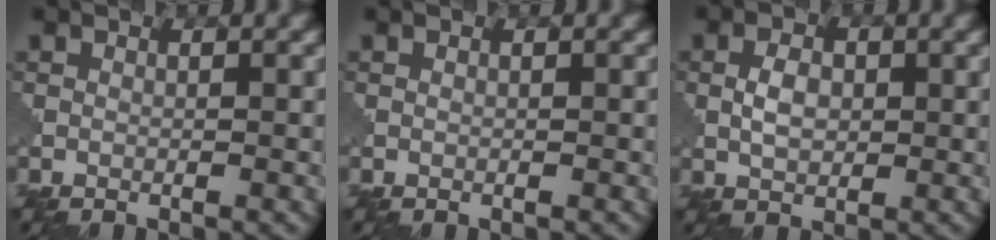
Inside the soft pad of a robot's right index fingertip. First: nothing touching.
{"total": 0.0}
{"total": 2.3, "force": [0.4, 1.6, 1.7], "torque": [-0.030, 0.000, 0.006]}